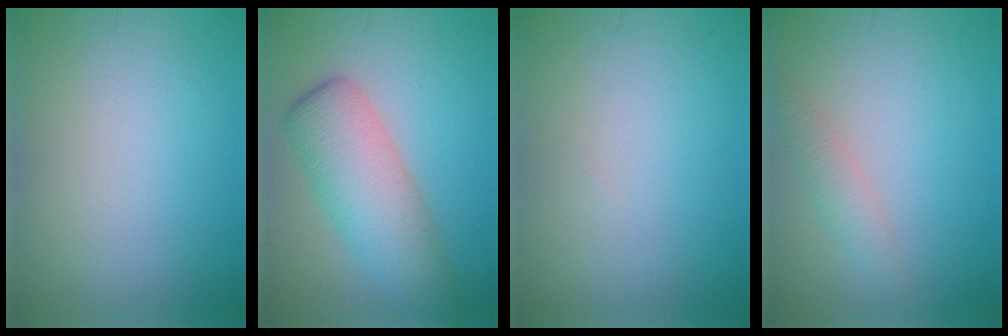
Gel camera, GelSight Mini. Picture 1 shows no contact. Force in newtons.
{"total": 6.3, "press": 6.3, "slide": 0.2}
{"total": 0.0}
{"total": 1.8, "press": 1.8, "slide": 0.1}